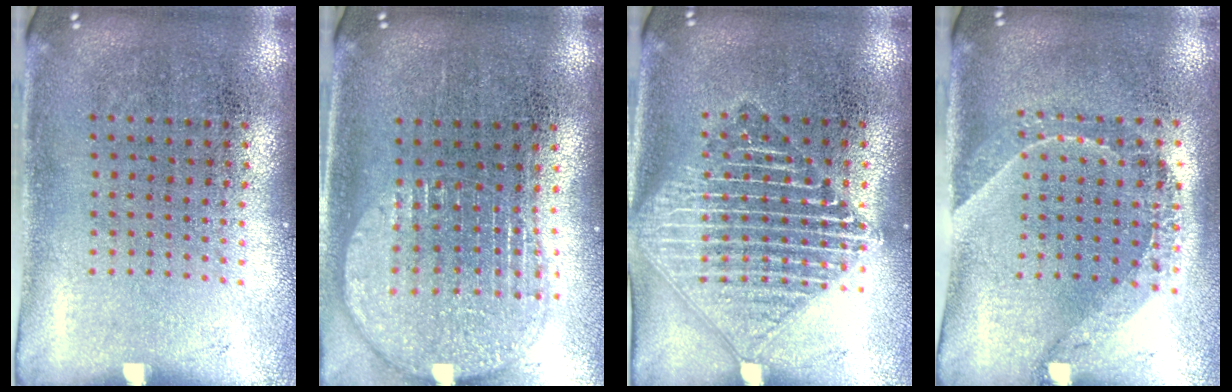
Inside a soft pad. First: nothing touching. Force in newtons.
{"total": 1.9, "press": 1.6, "slide": 1.0}
{"total": 2.3, "press": 2.3, "slide": 0.4}
{"total": 1.6, "press": 1.3, "slide": 1.0}